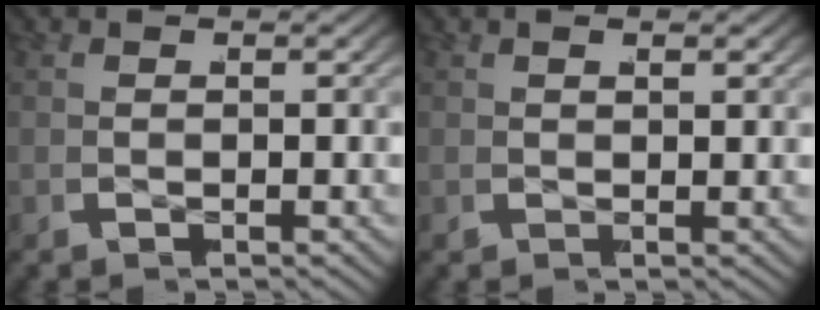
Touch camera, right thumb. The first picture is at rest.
{"total": 0.9, "force": [0.6, -0.7, -0.1], "torque": [0.007, 0.009, 0.010]}